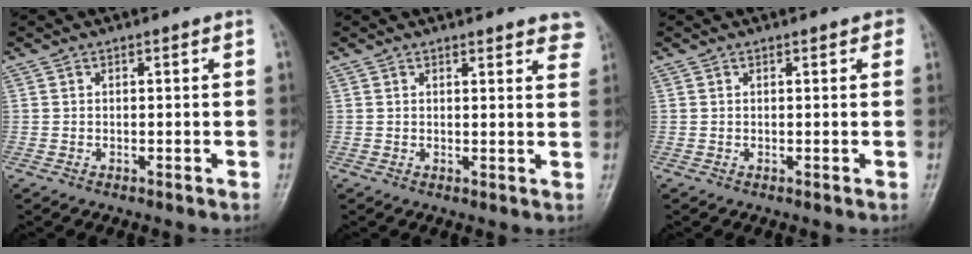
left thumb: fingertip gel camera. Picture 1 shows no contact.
{"total": 5.6, "force": [4.7, 1.6, 2.5], "torque": [-0.001, -0.018, 0.044]}
{"total": 1.2, "force": [0.6, 0.7, 0.8], "torque": [-0.001, 0.001, 0.003]}